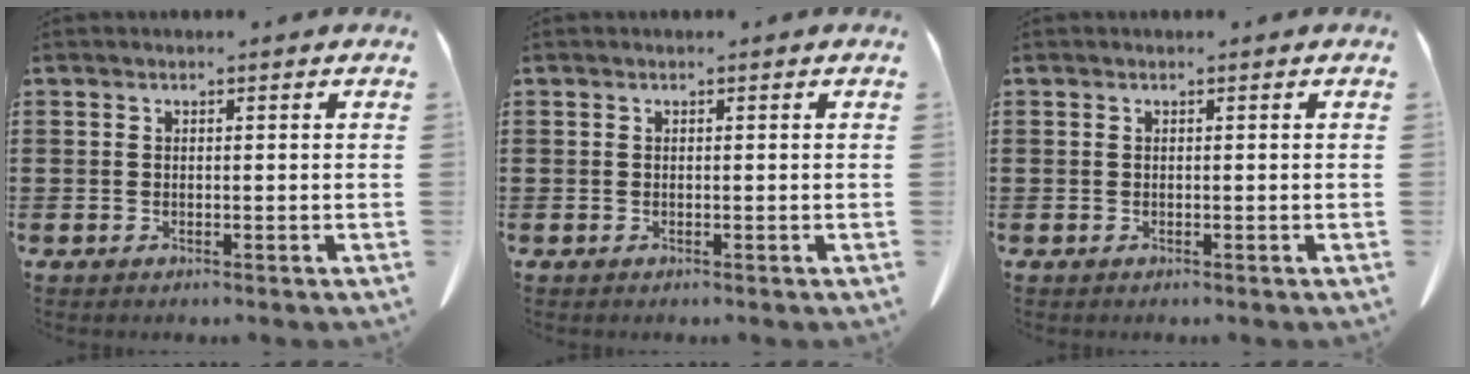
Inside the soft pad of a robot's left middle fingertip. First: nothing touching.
{"total": 0.0}
{"total": 0.0}